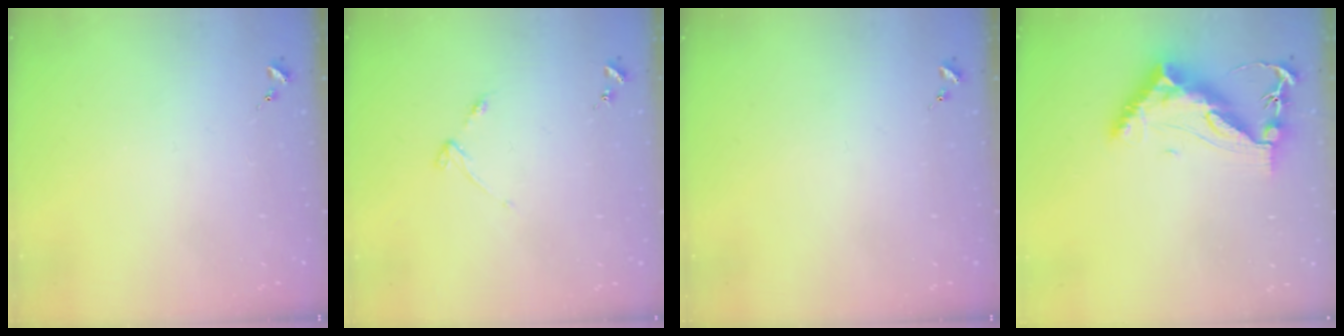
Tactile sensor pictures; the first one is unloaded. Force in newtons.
{"total": 2.9, "press": 2.8, "slide": 0.4}
{"total": 0.0}
{"total": 12.9, "press": 12.8, "slide": 1.5}